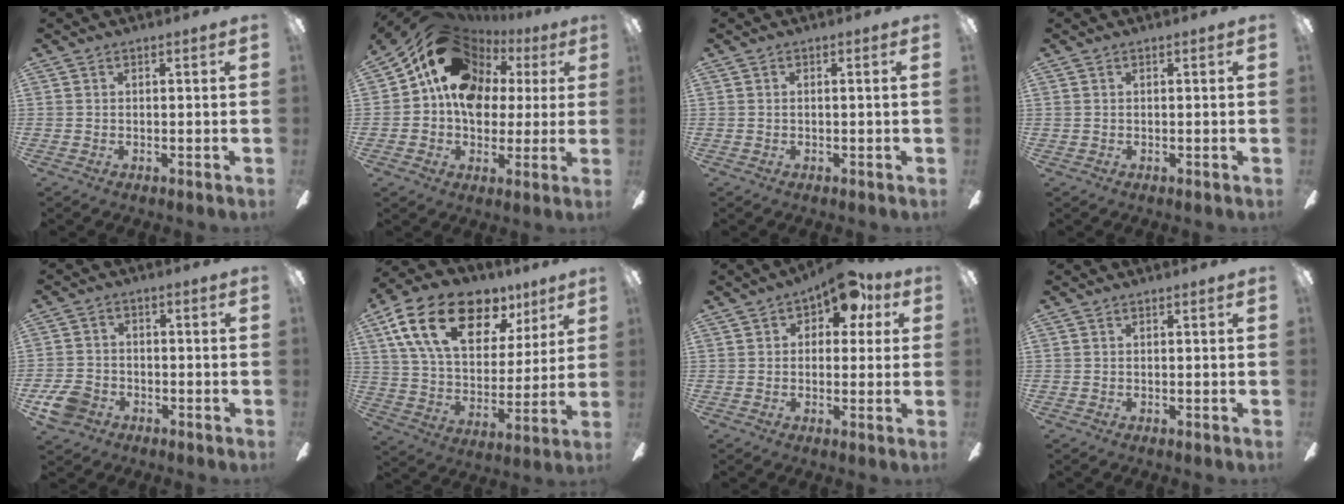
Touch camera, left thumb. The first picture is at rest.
{"total": 18.4, "force": [6.2, 13.8, 10.4], "torque": [-0.183, -0.018, 0.121]}
{"total": 0.6, "force": [0.1, -0.4, 0.5], "torque": [-0.008, -0.002, 0.002]}
{"total": 0.0}
{"total": 7.0, "force": [-3.8, 5.0, 3.1], "torque": [-0.077, 0.023, -0.073]}
{"total": 22.4, "force": [11.7, 13.0, 13.9], "torque": [-0.246, -0.047, 0.207]}
{"total": 9.8, "force": [5.3, 5.6, 5.9], "torque": [-0.071, -0.017, 0.090]}
{"total": 0.0}